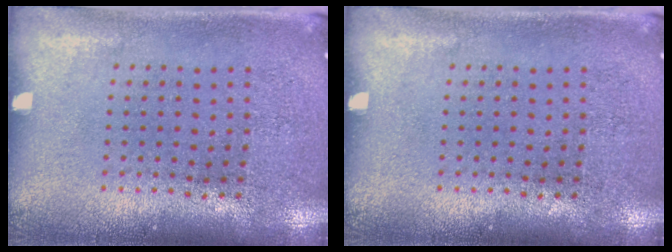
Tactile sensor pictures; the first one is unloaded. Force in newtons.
{"total": 0.0}